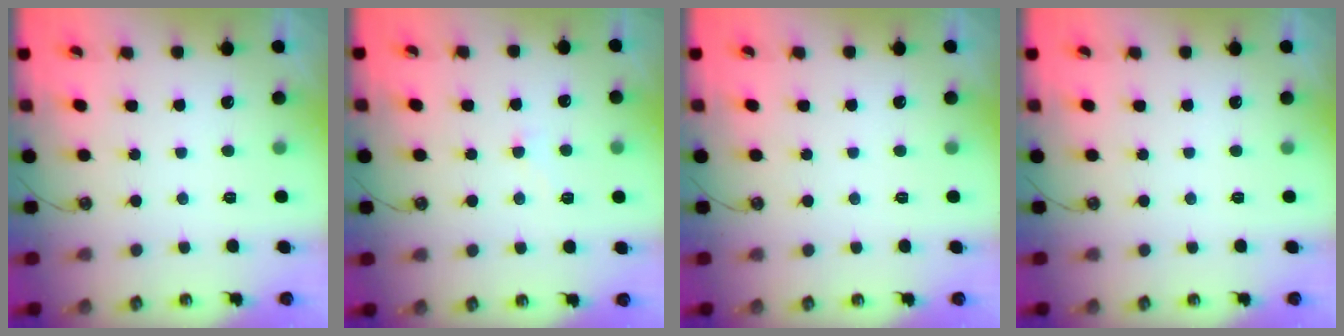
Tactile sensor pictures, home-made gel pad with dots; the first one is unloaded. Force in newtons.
{"total": 2.0, "press": 1.7, "slide": 1.0}
{"total": 0.8, "press": 0.8, "slide": 0.1}
{"total": 0.0}